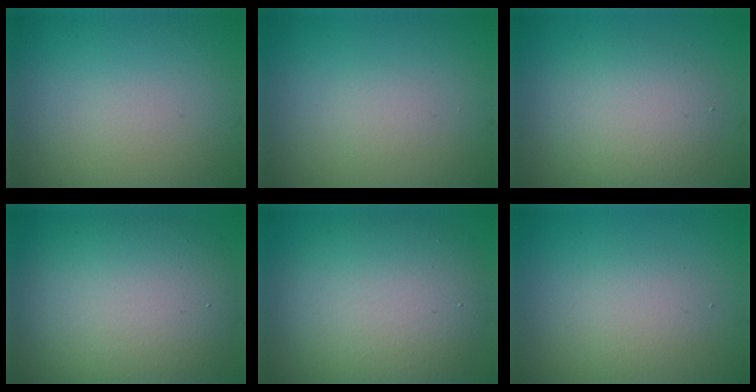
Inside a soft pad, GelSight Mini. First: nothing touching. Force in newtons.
{"total": 0.8, "press": 0.8, "slide": 0.1}
{"total": 4.0, "press": 4.0, "slide": 0.2}
{"total": 11.0, "press": 11.0, "slide": 0.2}
{"total": 9.5, "press": 9.5, "slide": 0.4}
{"total": 2.2, "press": 2.2, "slide": 0.2}